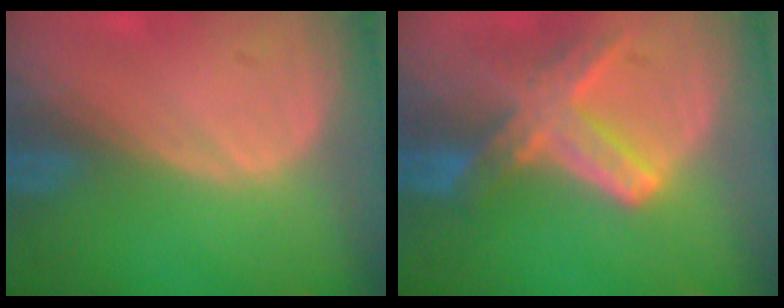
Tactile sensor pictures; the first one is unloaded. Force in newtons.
{"total": 8.2, "press": 7.3, "slide": 3.9}